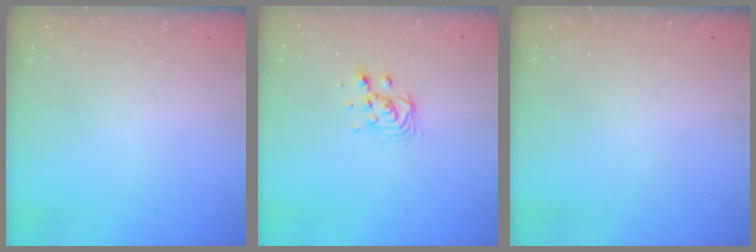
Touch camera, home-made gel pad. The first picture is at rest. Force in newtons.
{"total": 5.2, "press": 5.2, "slide": 0.3}
{"total": 0.0}